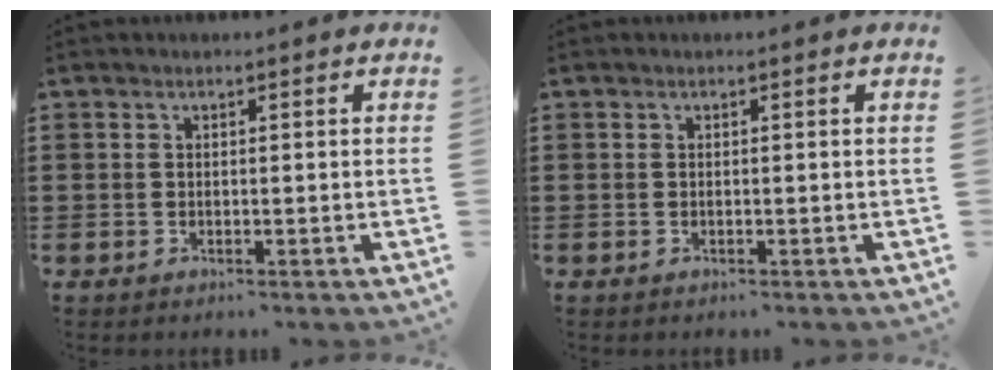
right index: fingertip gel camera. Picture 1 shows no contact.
{"total": 0.0}